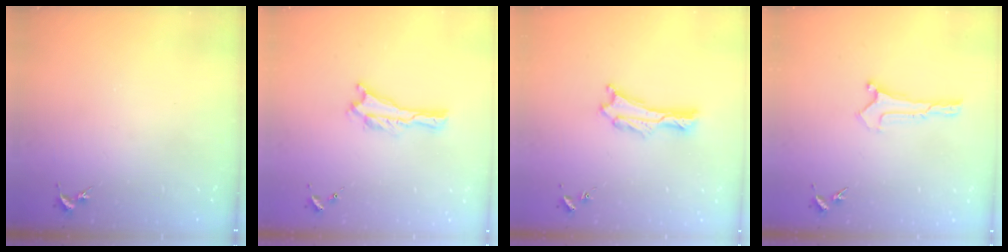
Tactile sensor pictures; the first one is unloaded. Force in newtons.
{"total": 0.0}
{"total": 0.9, "press": 0.9, "slide": 0.2}
{"total": 0.0}